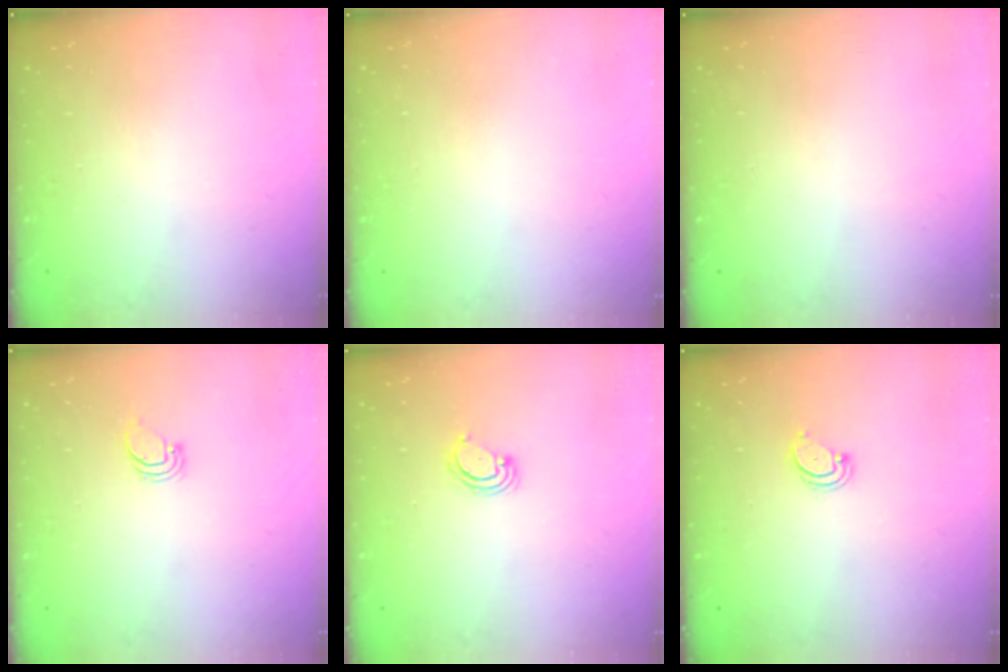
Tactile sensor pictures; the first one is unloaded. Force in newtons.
{"total": 0.0}
{"total": 0.0}
{"total": 0.9, "press": 0.9, "slide": 0.0}
{"total": 2.9, "press": 2.9, "slide": 0.3}
{"total": 2.2, "press": 2.2, "slide": 0.3}